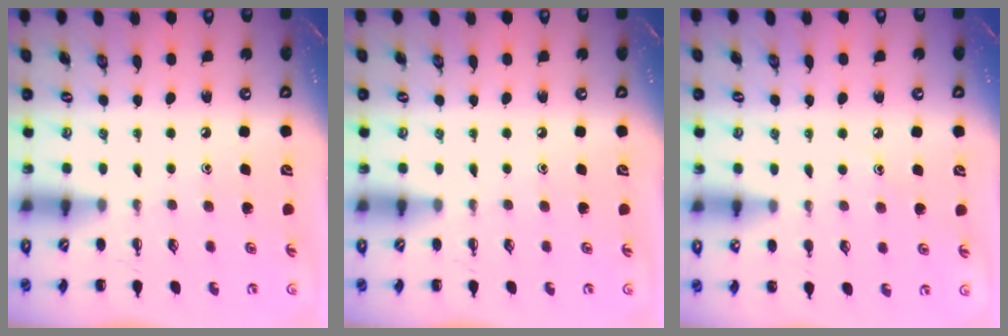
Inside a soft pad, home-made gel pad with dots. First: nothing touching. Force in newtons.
{"total": 0.0}
{"total": 6.7, "press": 6.4, "slide": 1.8}